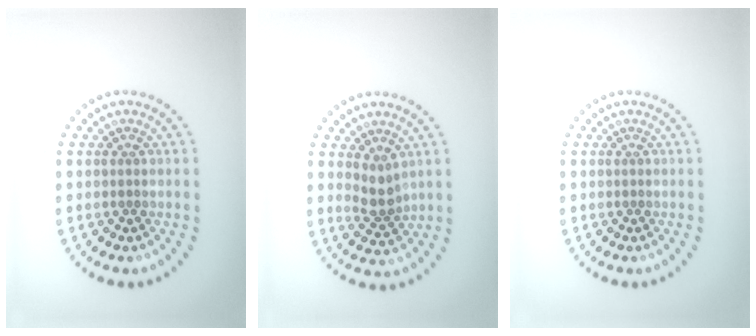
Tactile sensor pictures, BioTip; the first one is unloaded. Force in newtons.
{"total": 2.0, "press": 1.6, "slide": 1.2}
{"total": 0.0}